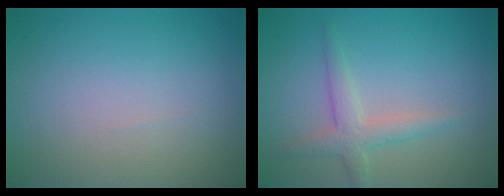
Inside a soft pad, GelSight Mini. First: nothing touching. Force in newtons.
{"total": 2.6, "press": 2.6, "slide": 0.1}